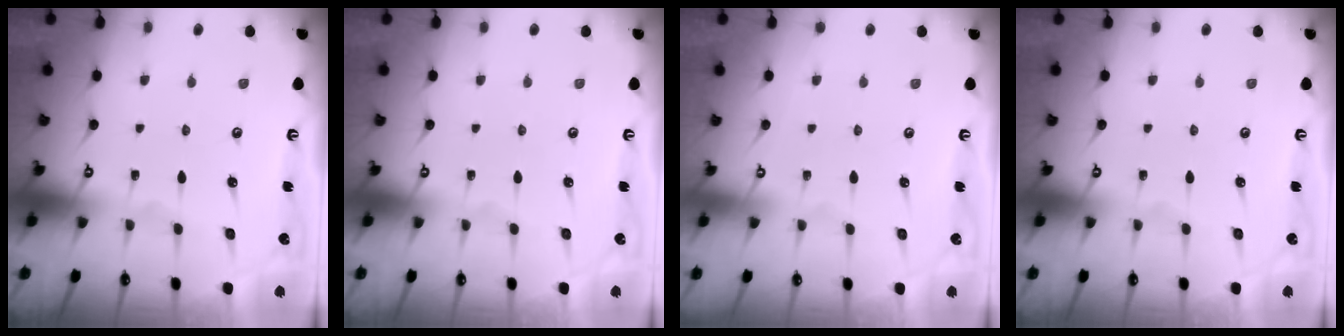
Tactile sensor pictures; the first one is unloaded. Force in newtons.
{"total": 0.0}
{"total": 4.0, "press": 4.0, "slide": 0.2}
{"total": 0.0}